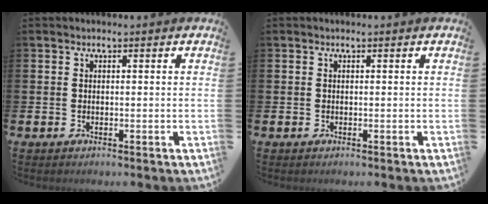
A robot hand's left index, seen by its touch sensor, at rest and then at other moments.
{"total": 0.0}